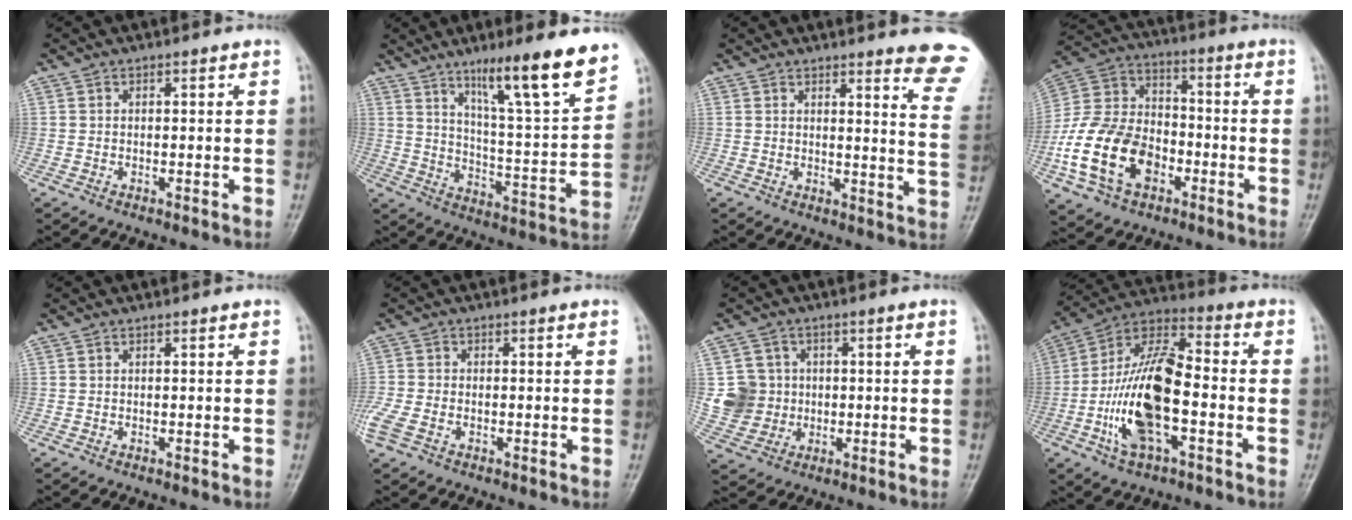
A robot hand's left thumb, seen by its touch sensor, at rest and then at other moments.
{"total": 17.2, "force": [11.5, 1.7, 12.6], "torque": [-0.177, -0.067, 0.186]}
{"total": 11.3, "force": [9.7, 0.5, 5.8], "torque": [-0.044, -0.086, 0.090]}
{"total": 18.2, "force": [-6.5, 12.5, 11.4], "torque": [-0.206, 0.045, -0.119]}
{"total": 0.0}
{"total": 5.5, "force": [-2.2, 3.5, 3.6], "torque": [-0.103, 0.005, -0.044]}
{"total": 7.8, "force": [0.2, 7.5, 2.2], "torque": [-0.019, 0.007, 0.005]}
{"total": 17.7, "force": [-4.2, 8.0, 15.3], "torque": [-0.291, 0.035, -0.081]}